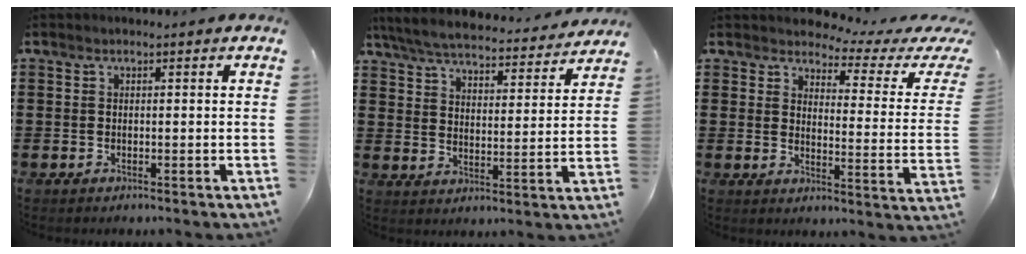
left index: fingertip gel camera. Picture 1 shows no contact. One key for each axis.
{"total": 6.0, "fx": 5.7, "fy": 0.3, "fz": 1.5, "tx": -0.057, "ty": -0.038, "tz": 0.098}
{"total": 3.5, "fx": 3.1, "fy": 0.8, "fz": 1.4, "tx": -0.043, "ty": -0.026, "tz": 0.045}